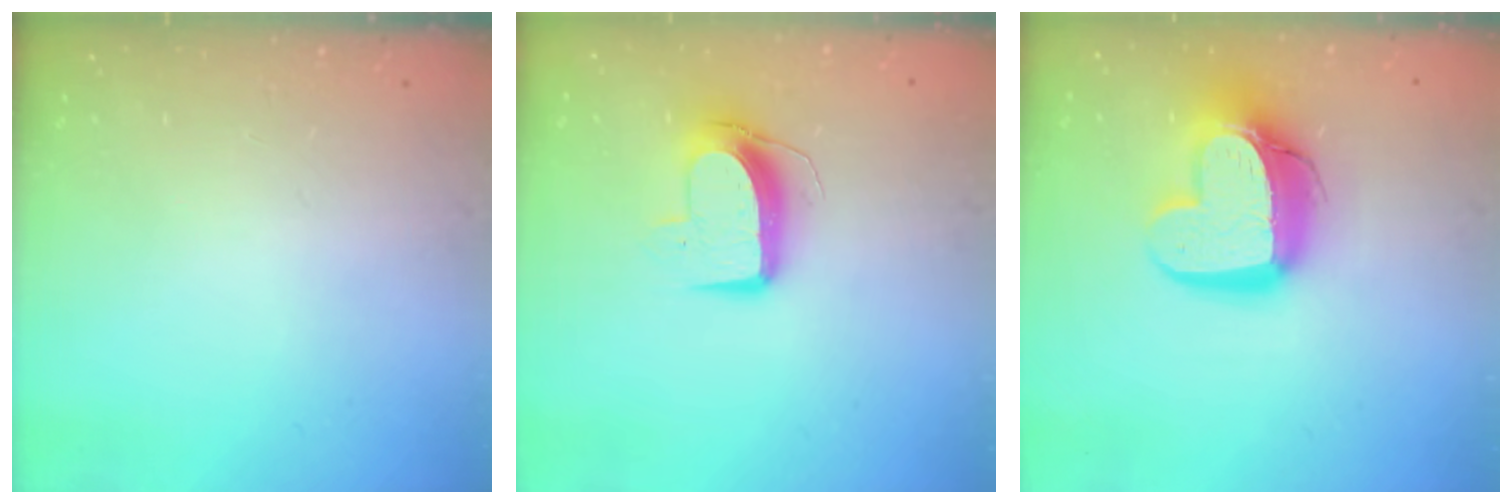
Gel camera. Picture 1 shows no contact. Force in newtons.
{"total": 10.2, "press": 10.2, "slide": 0.4}
{"total": 15.3, "press": 15.3, "slide": 1.4}